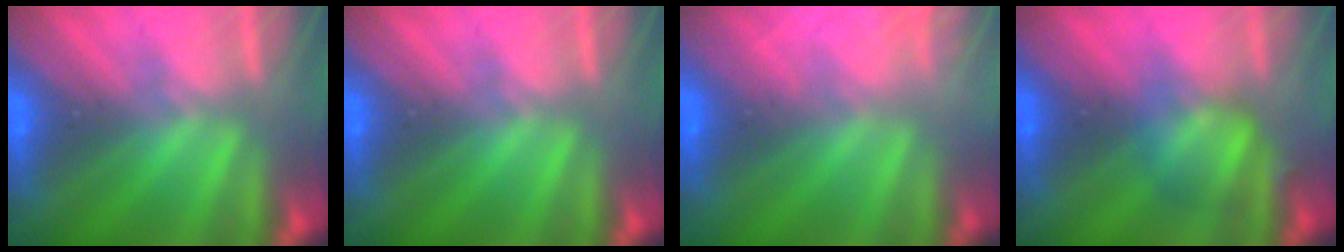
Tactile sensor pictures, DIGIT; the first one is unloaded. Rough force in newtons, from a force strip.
{"total": 0.0}
{"total": 7.1}
{"total": 2.5}